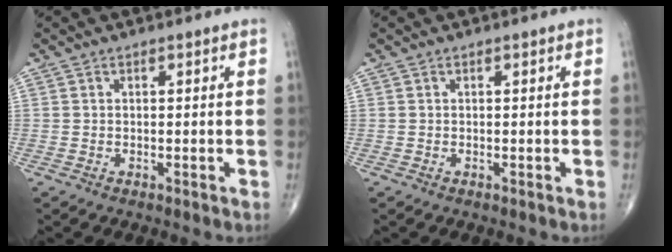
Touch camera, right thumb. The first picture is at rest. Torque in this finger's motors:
{"motor_torque": [-0.12, 0.12, 0.00, 0.00, 0.00]}